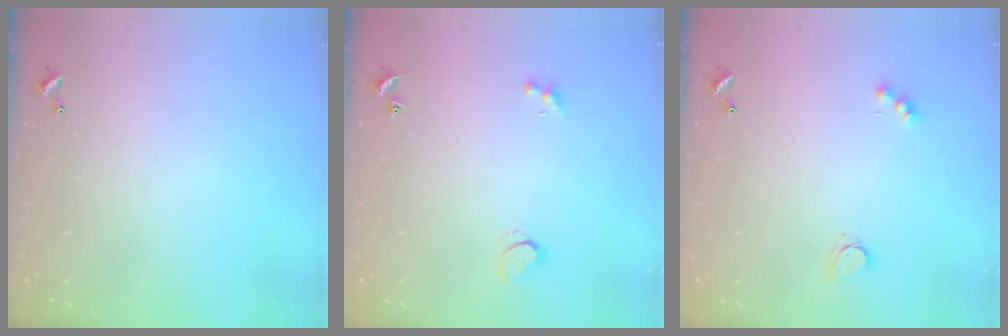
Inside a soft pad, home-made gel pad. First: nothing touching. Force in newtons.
{"total": 1.8, "press": 1.7, "slide": 0.5}
{"total": 2.9, "press": 2.9, "slide": 0.5}